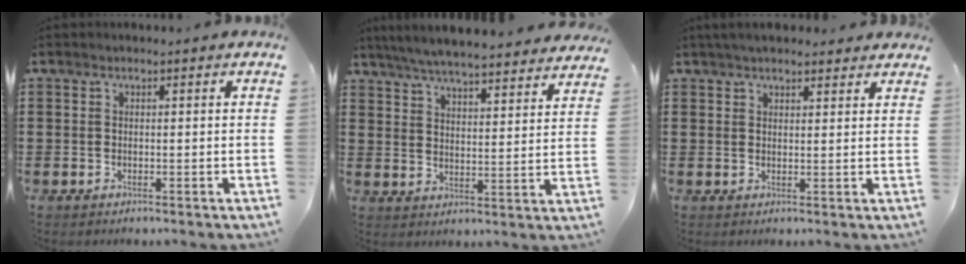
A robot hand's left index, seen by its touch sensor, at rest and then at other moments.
{"total": 6.0, "force": [5.8, -0.2, 1.6], "torque": [-0.055, -0.033, 0.102]}
{"total": 3.2, "force": [2.9, 0.8, 1.0], "torque": [-0.026, 0.001, 0.056]}